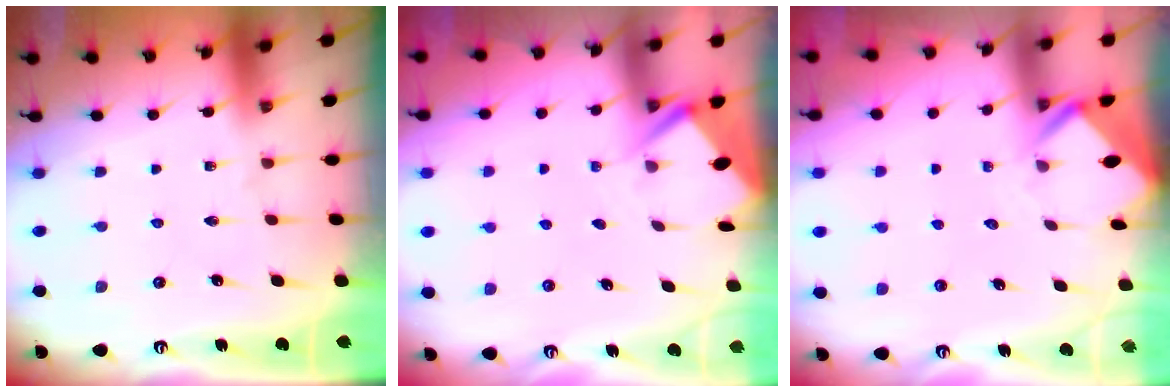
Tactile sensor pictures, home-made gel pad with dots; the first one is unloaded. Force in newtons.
{"total": 2.8, "press": 2.8, "slide": 0.3}
{"total": 2.7, "press": 2.7, "slide": 0.1}